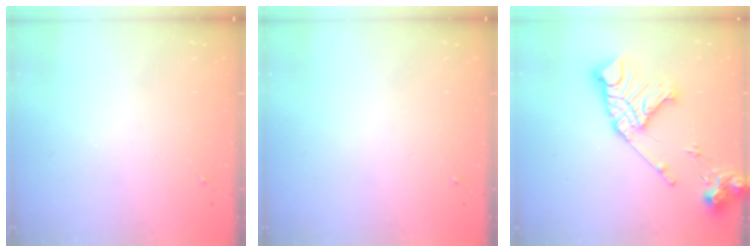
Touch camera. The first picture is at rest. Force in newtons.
{"total": 0.0}
{"total": 19.0, "press": 18.8, "slide": 2.3}